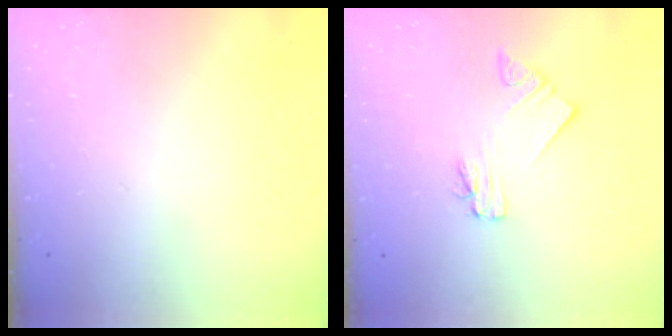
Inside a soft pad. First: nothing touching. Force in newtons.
{"total": 2.0, "press": 2.0, "slide": 0.1}